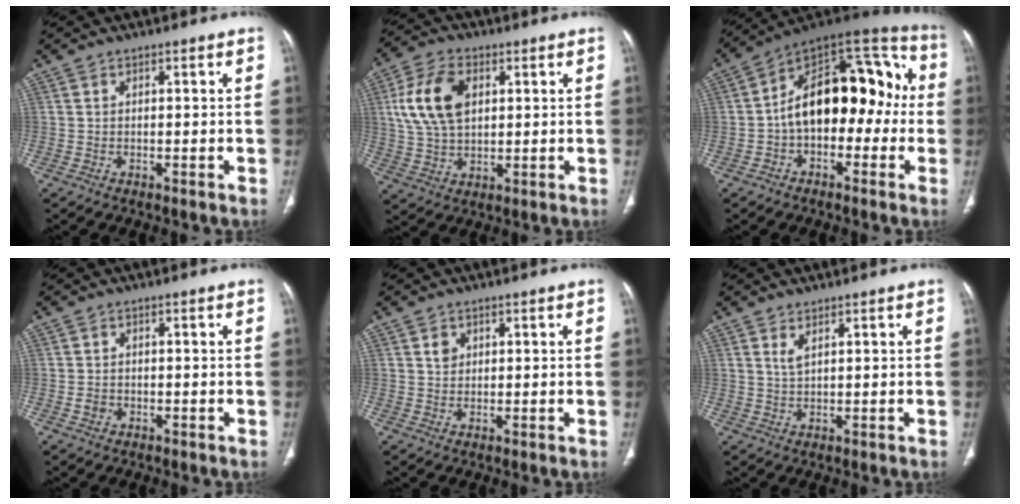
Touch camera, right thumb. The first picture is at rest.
{"total": 12.5, "force": [3.2, 7.8, 9.3], "torque": [-0.175, 0.003, 0.061]}
{"total": 20.4, "force": [-0.9, 12.1, 16.4], "torque": [-0.205, 0.062, -0.026]}
{"total": 1.7, "force": [-0.6, 1.4, 0.8], "torque": [-0.012, 0.005, -0.010]}
{"total": 1.9, "force": [0.8, 1.5, 0.8], "torque": [-0.006, -0.004, 0.014]}
{"total": 2.0, "force": [1.2, 0.7, 1.5], "torque": [-0.032, -0.006, 0.029]}